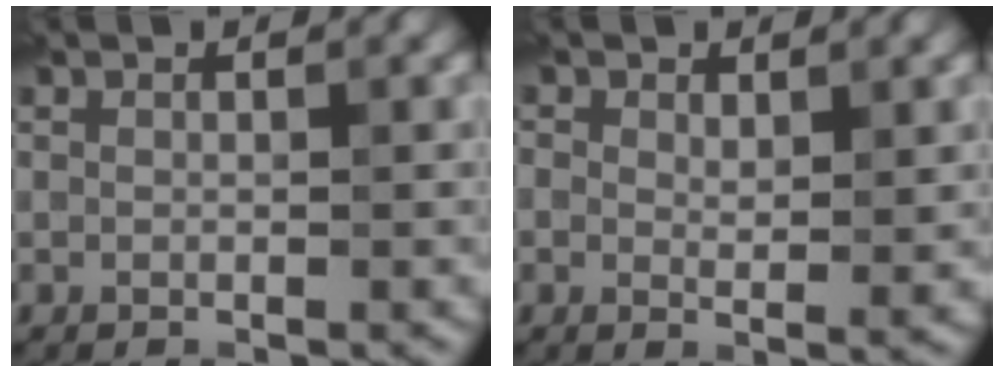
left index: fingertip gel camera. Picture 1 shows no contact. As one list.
[{"total": 2.0, "force": [0.8, 1.1, 1.5], "torque": [-0.029, -0.001, 0.014]}]